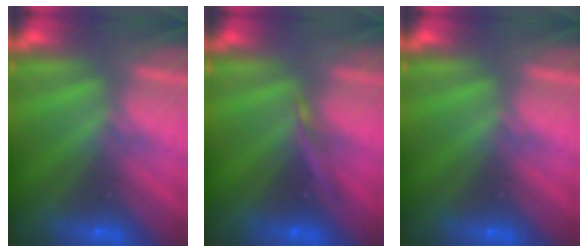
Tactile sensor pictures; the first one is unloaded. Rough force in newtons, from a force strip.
{"total": 2.1}
{"total": 0.0}